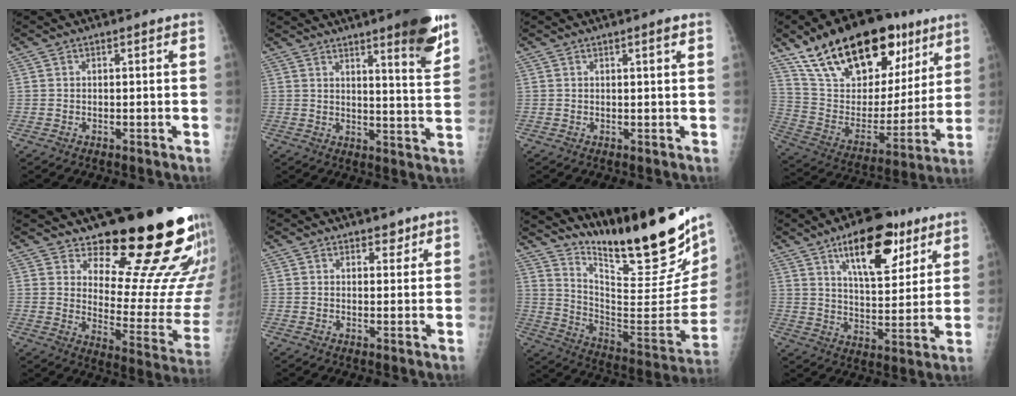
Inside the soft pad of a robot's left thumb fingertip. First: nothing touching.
{"total": 12.1, "force": [7.7, 1.5, 9.3], "torque": [-0.106, -0.047, 0.105]}
{"total": 1.5, "force": [0.8, -0.1, 1.3], "torque": [-0.020, -0.004, 0.013]}
{"total": 29.0, "force": [17.3, 14.1, 18.5], "torque": [-0.264, -0.031, 0.289]}
{"total": 20.8, "force": [16.2, 5.5, 11.7], "torque": [-0.119, -0.151, 0.215]}
{"total": 2.4, "force": [1.8, 1.4, 0.9], "torque": [0.006, -0.010, 0.023]}
{"total": 30.1, "force": [22.6, 5.5, 19.1], "torque": [-0.269, -0.142, 0.338]}
{"total": 16.9, "force": [9.5, 7.3, 12.0], "torque": [-0.140, -0.041, 0.148]}